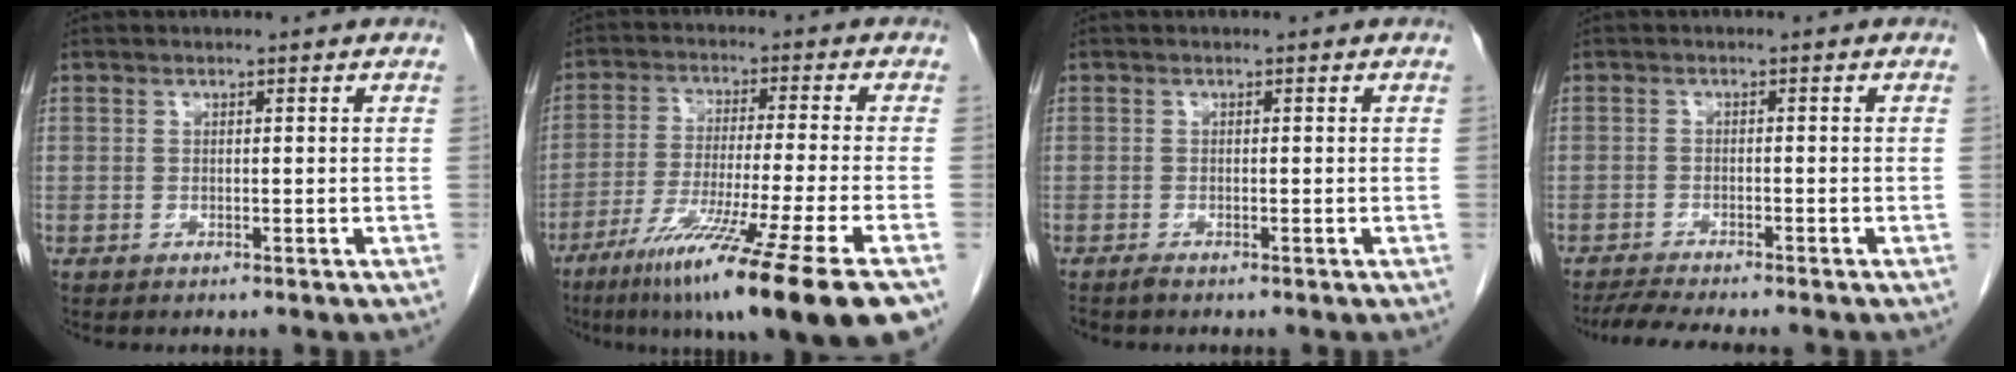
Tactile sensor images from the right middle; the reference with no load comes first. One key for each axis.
{"total": 18.5, "fx": -11.4, "fy": -1.4, "fz": 14.5, "tx": -0.207, "ty": -0.057, "tz": -0.186}
{"total": 0.6, "fx": -0.6, "fy": 0.0, "fz": 0.2, "tx": -0.012, "ty": -0.002, "tz": -0.012}
{"total": 6.3, "fx": -5.6, "fy": 0.1, "fz": 2.9, "tx": -0.043, "ty": -0.015, "tz": -0.090}